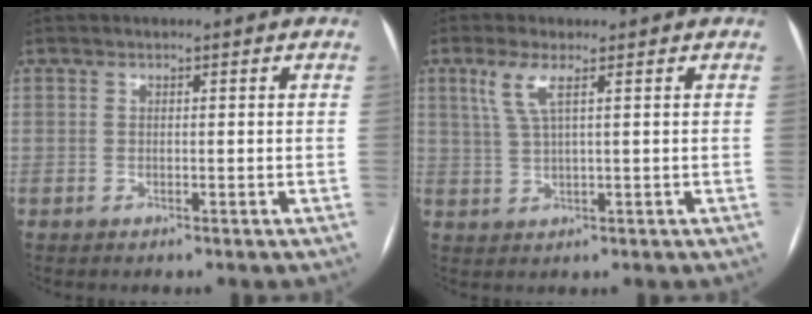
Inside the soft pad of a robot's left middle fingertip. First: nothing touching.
{"total": 4.1, "force": [2.1, 0.4, 3.6], "torque": [-0.086, 0.007, 0.048]}